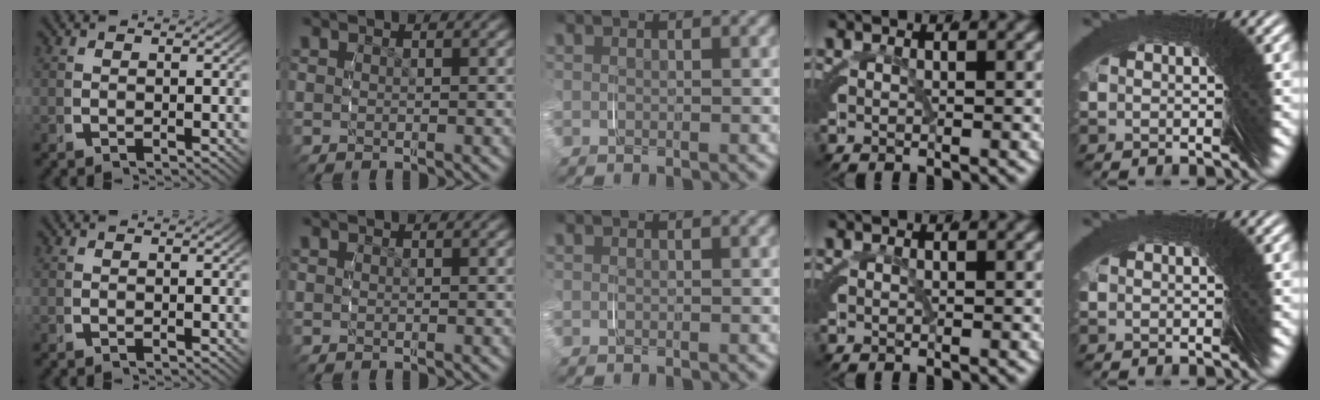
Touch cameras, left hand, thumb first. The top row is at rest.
{}